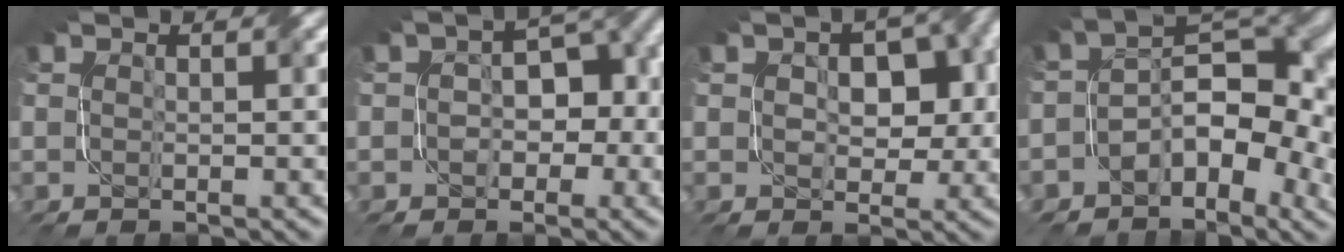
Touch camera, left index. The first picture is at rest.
{"total": 6.2, "force": [-1.2, 3.9, 4.6], "torque": [-0.040, 0.016, -0.018]}
{"total": 6.6, "force": [0.6, 4.2, 5.1], "torque": [-0.070, 0.003, 0.013]}
{"total": 10.5, "force": [-2.8, 6.3, 7.9], "torque": [-0.094, 0.006, -0.049]}